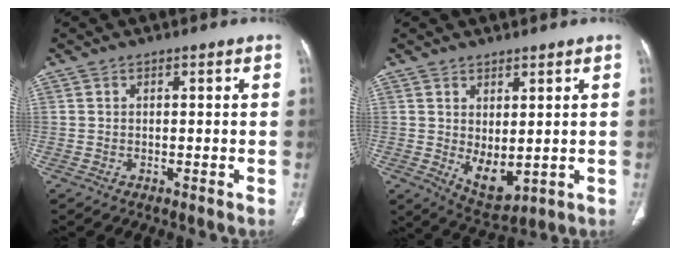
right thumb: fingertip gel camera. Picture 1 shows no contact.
{"total": 6.7, "force": [0.2, 3.5, 5.7], "torque": [-0.078, -0.016, 0.027]}